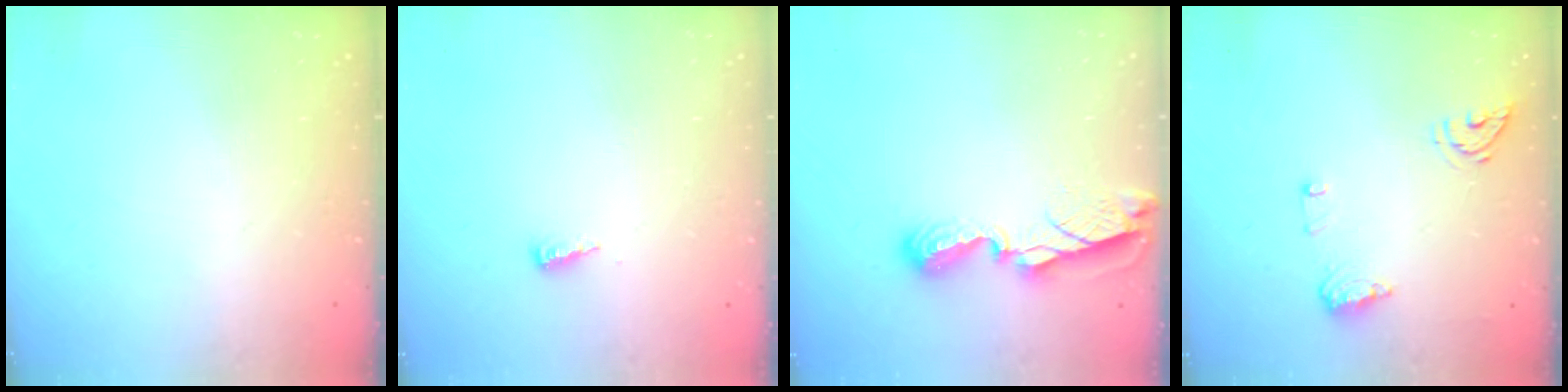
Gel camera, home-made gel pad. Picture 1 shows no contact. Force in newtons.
{"total": 3.1, "press": 3.1, "slide": 0.3}
{"total": 8.3, "press": 8.3, "slide": 0.7}
{"total": 9.2, "press": 9.0, "slide": 2.1}